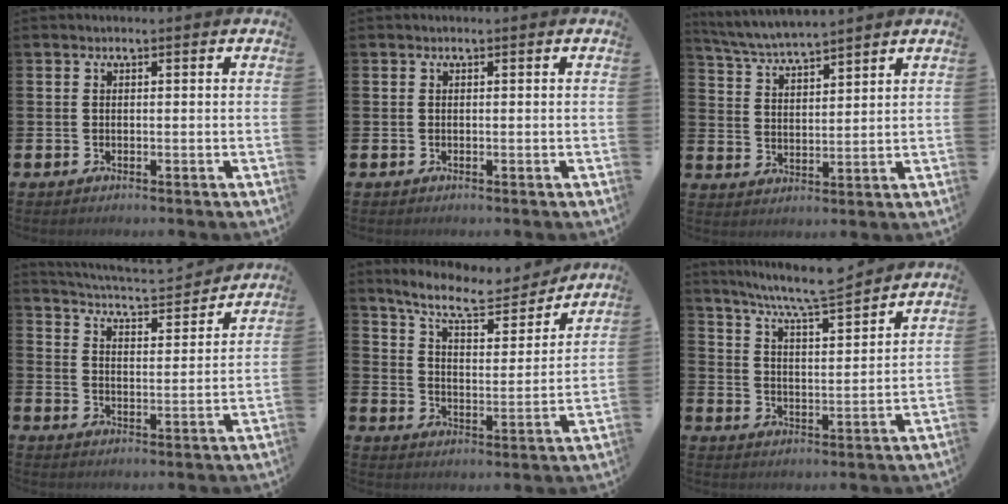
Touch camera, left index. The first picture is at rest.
{"total": 0.0}
{"total": 5.1, "force": [5.0, 0.0, 0.8], "torque": [-0.041, -0.028, 0.089]}
{"total": 4.9, "force": [4.9, 0.5, 0.7], "torque": [-0.037, -0.045, 0.079]}
{"total": 9.4, "force": [8.4, 2.1, 3.8], "torque": [-0.098, -0.053, 0.144]}
{"total": 8.3, "force": [7.8, 0.2, 2.9], "torque": [-0.082, -0.052, 0.138]}